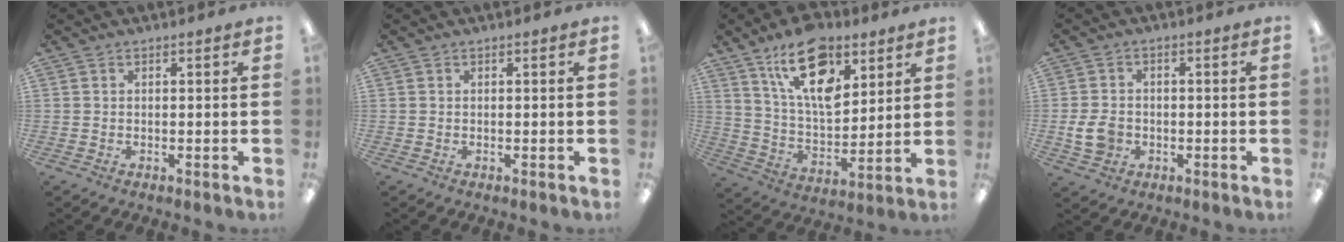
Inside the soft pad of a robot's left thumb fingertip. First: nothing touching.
{"total": 0.0}
{"total": 18.0, "force": [10.4, 9.3, 11.4], "torque": [-0.183, -0.037, 0.182]}
{"total": 6.3, "force": [-1.3, 5.0, 3.6], "torque": [-0.072, 0.004, -0.024]}